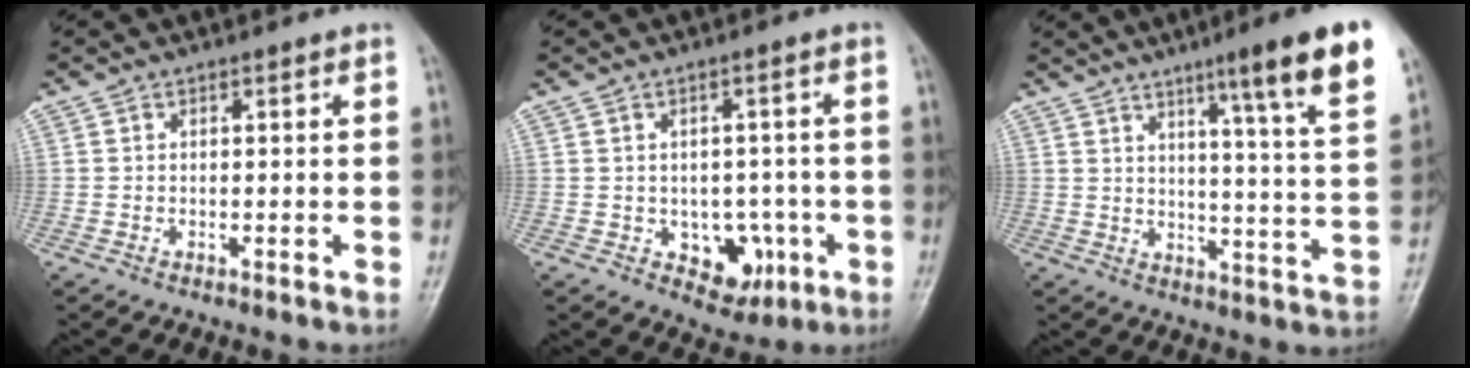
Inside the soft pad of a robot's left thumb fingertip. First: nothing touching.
{"total": 7.3, "force": [-2.1, 5.3, 4.5], "torque": [-0.022, 0.013, -0.016]}
{"total": 15.5, "force": [9.0, 0.6, 12.6], "torque": [-0.167, -0.045, 0.118]}